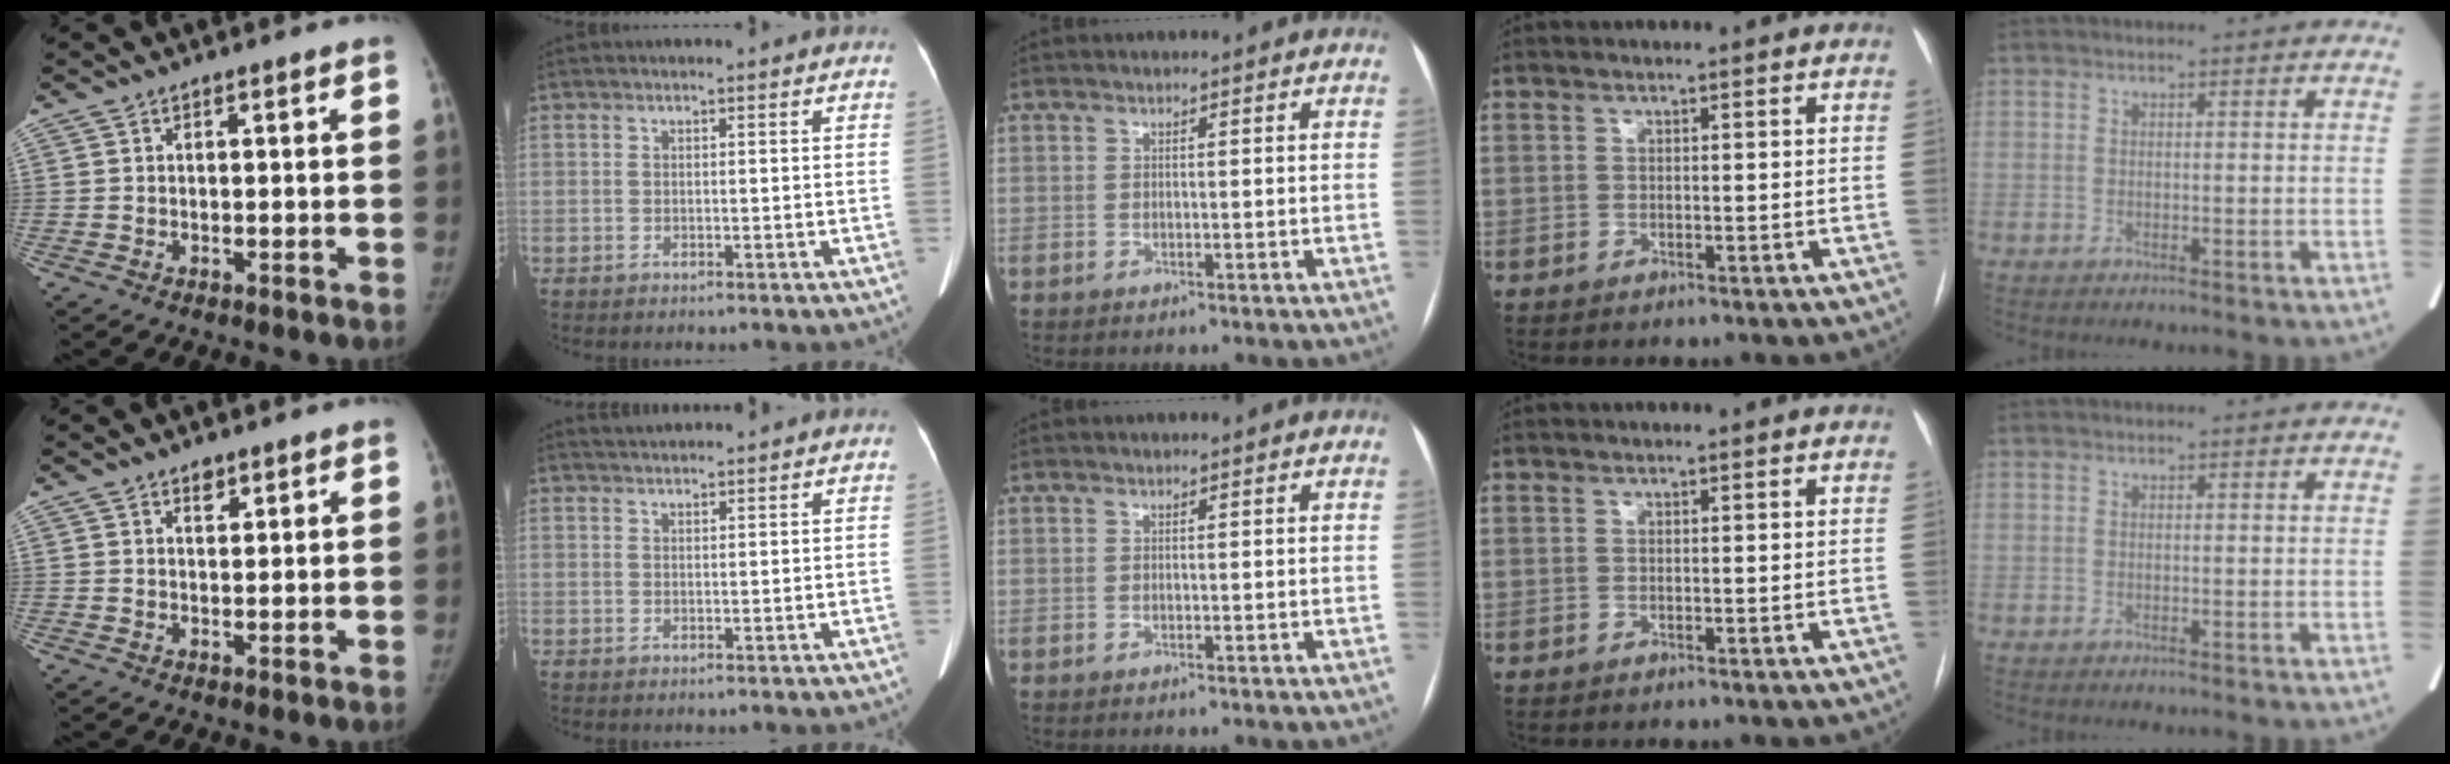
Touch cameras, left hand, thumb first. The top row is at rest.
{"thumb": {"total": 2.1, "force": [1.4, 1.1, 1.0], "torque": [-0.005, -0.008, 0.022]}, "index": {"total": 2.3, "force": [2.3, 0.1, 0.3], "torque": [-0.007, 0.026, 0.044]}}